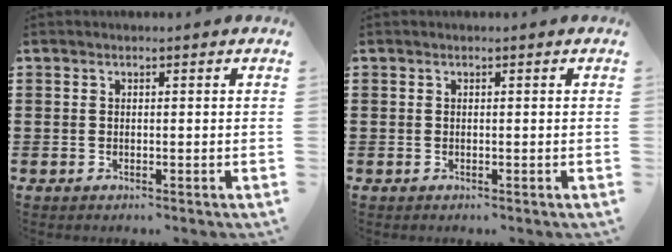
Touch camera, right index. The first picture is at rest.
{"total": 0.0}